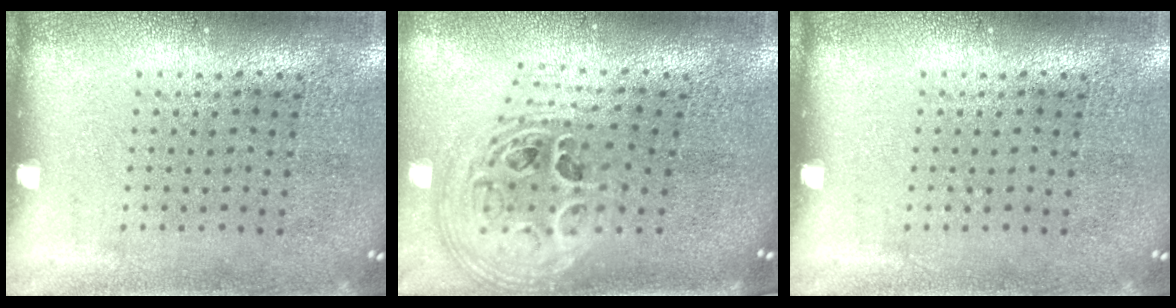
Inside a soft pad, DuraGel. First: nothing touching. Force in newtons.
{"total": 2.7, "press": 2.0, "slide": 1.8}
{"total": 0.0}